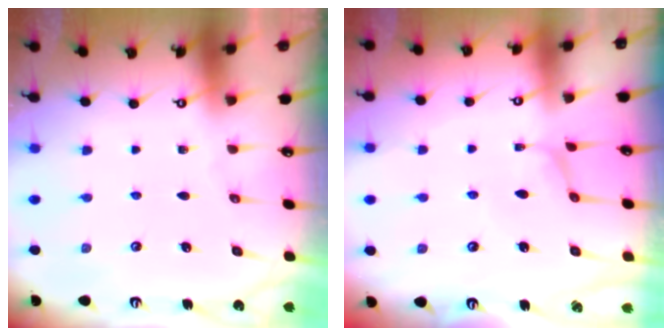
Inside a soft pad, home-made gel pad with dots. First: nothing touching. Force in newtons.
{"total": 0.9, "press": 0.8, "slide": 0.4}